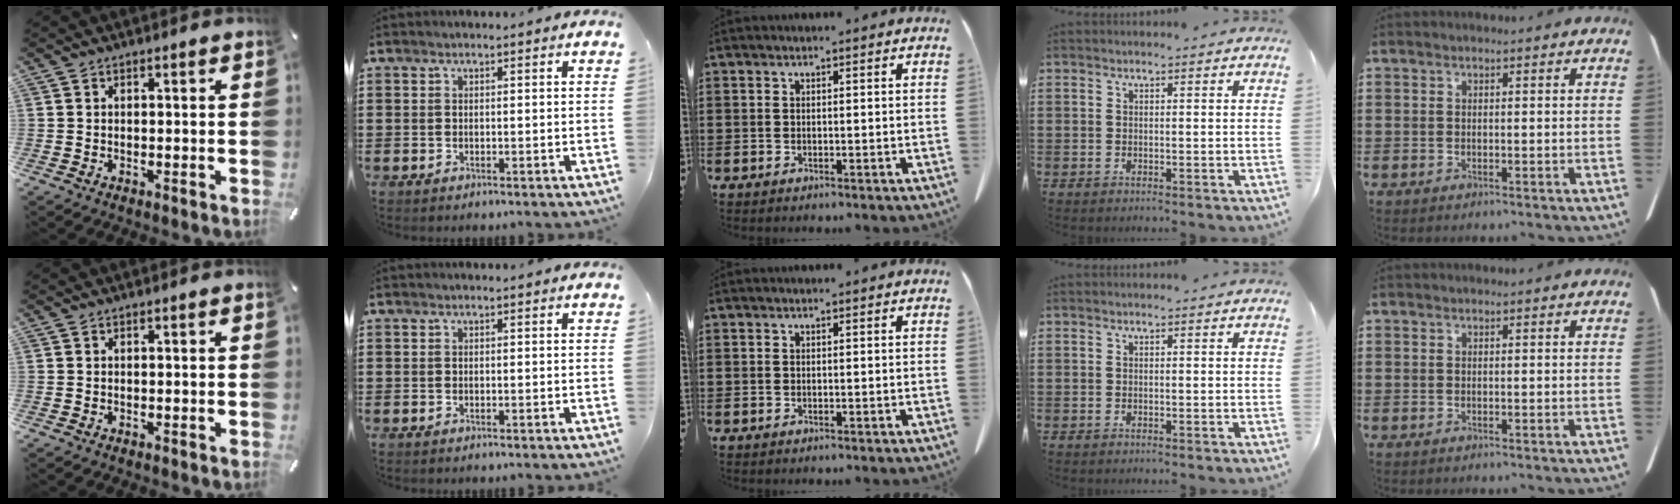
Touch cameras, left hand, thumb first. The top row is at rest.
{}